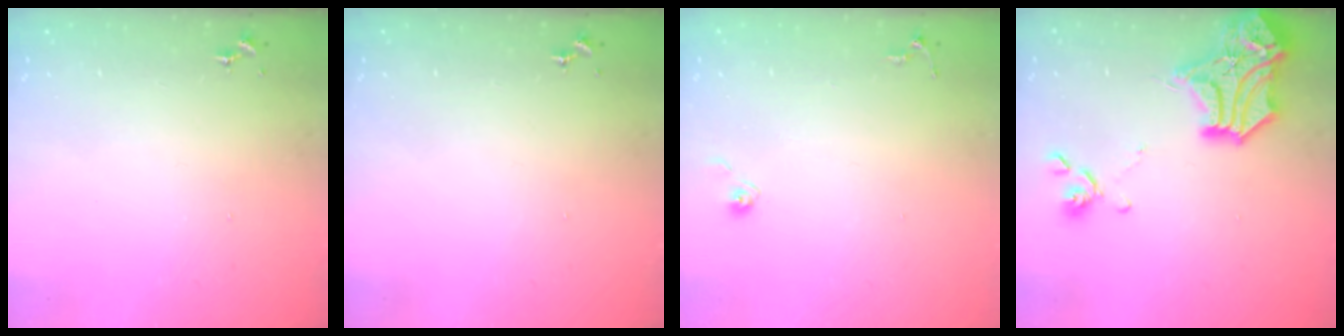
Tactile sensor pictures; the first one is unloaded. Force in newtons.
{"total": 0.0}
{"total": 4.8, "press": 4.8, "slide": 0.4}
{"total": 19.5, "press": 19.4, "slide": 2.1}